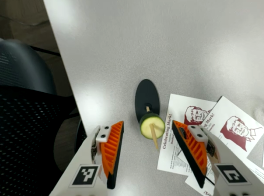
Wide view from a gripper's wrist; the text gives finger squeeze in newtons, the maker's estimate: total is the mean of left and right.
{"total": 1.3, "left": 2.3, "right": 0.3}